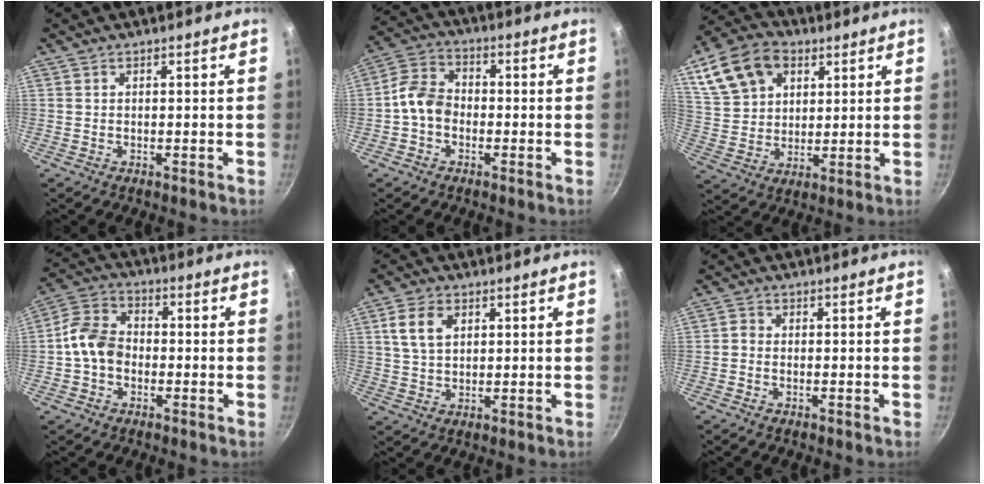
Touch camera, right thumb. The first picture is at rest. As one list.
[{"total": 7.3, "force": [-1.5, 5.6, 4.4], "torque": [-0.066, 0.027, -0.046]}, {"total": 15.0, "force": [6.6, 10.6, 8.3], "torque": [-0.145, -0.002, 0.122]}, {"total": 8.8, "force": [-1.5, 6.7, 5.5], "torque": [-0.083, 0.029, -0.044]}, {"total": 6.5, "force": [2.2, 4.3, 4.3], "torque": [-0.069, 0.001, 0.043]}, {"total": 1.5, "force": [-1.0, 1.0, 0.6], "torque": [-0.014, 0.011, -0.022]}]